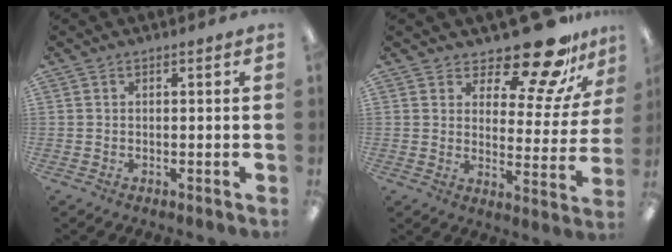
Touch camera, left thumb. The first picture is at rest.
{"total": 16.3, "force": [13.5, 5.3, 7.5], "torque": [-0.120, -0.102, 0.230]}